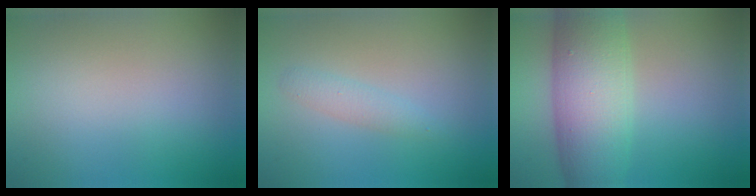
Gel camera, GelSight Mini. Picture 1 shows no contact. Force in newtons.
{"total": 1.5, "press": 1.5, "slide": 0.0}
{"total": 9.3, "press": 9.3, "slide": 0.4}